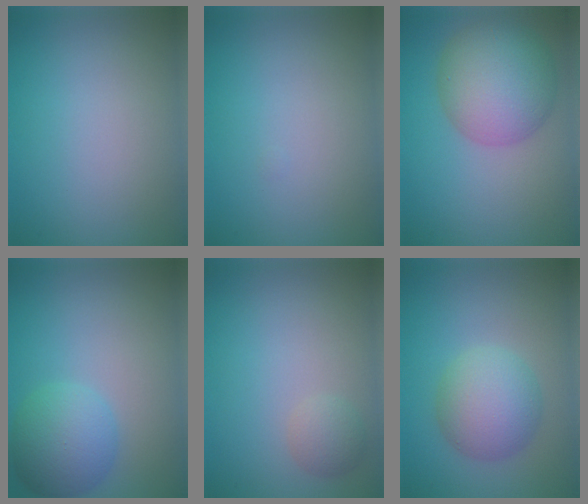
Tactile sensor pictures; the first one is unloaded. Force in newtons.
{"total": 0.0}
{"total": 8.1, "press": 8.1, "slide": 0.3}
{"total": 5.2, "press": 5.2, "slide": 0.2}
{"total": 1.6, "press": 1.6, "slide": 0.1}
{"total": 5.2, "press": 5.2, "slide": 0.0}